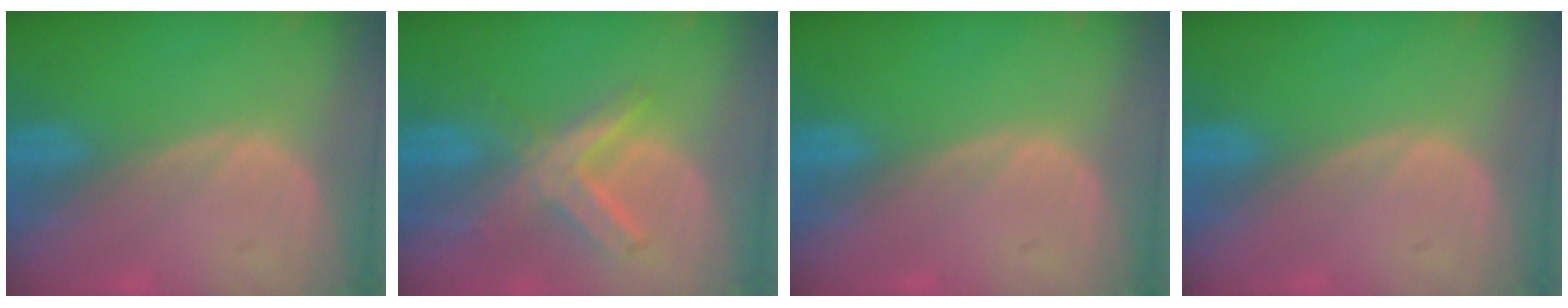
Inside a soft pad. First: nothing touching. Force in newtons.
{"total": 7.6, "press": 6.5, "slide": 3.8}
{"total": 0.0}
{"total": 0.0}